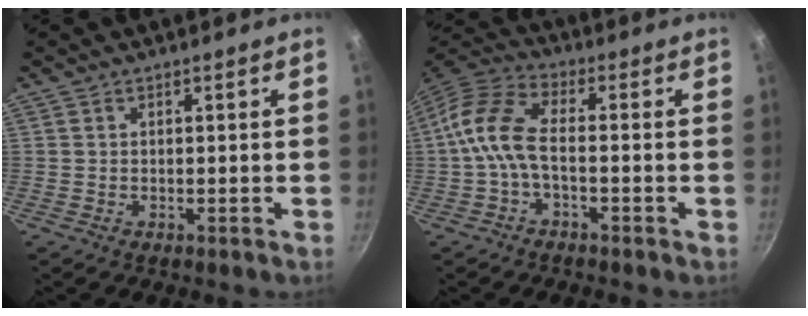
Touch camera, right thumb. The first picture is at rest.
{"total": 9.6, "force": [-2.1, 4.8, 8.0], "torque": [-0.171, 0.037, -0.058]}